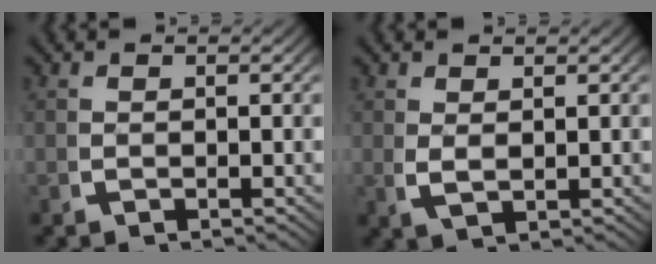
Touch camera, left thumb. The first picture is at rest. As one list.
[{"total": 1.5, "force": [0.8, 0.5, 1.1], "torque": [-0.032, -0.007, 0.028]}]